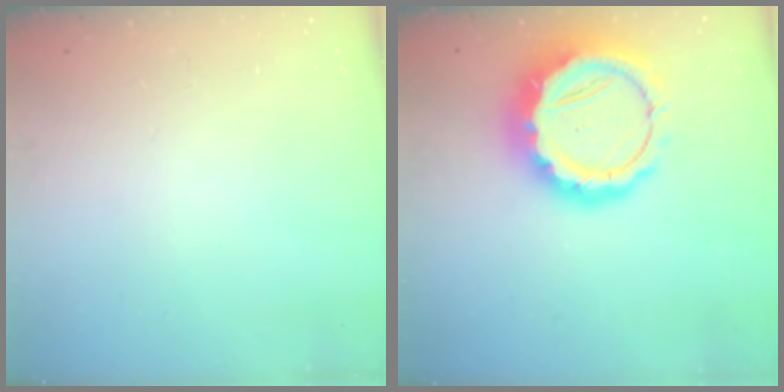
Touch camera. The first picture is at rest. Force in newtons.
{"total": 17.2, "press": 16.9, "slide": 3.3}